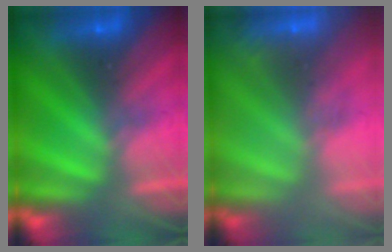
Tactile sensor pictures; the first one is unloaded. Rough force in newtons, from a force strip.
{"total": 2.4}